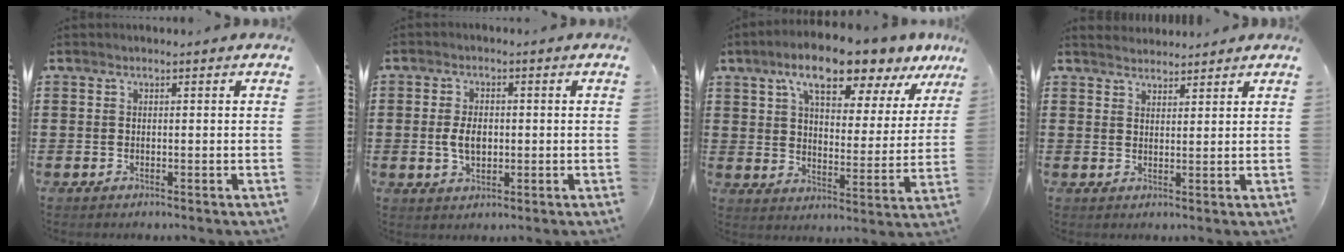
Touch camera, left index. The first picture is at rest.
{"total": 4.5, "force": [-0.1, 2.7, 3.6], "torque": [-0.070, 0.002, -0.006]}
{"total": 10.7, "force": [8.4, 2.5, 6.3], "torque": [-0.121, -0.036, 0.141]}
{"total": 2.3, "force": [2.3, 0.4, -0.3], "torque": [-0.001, -0.003, 0.045]}